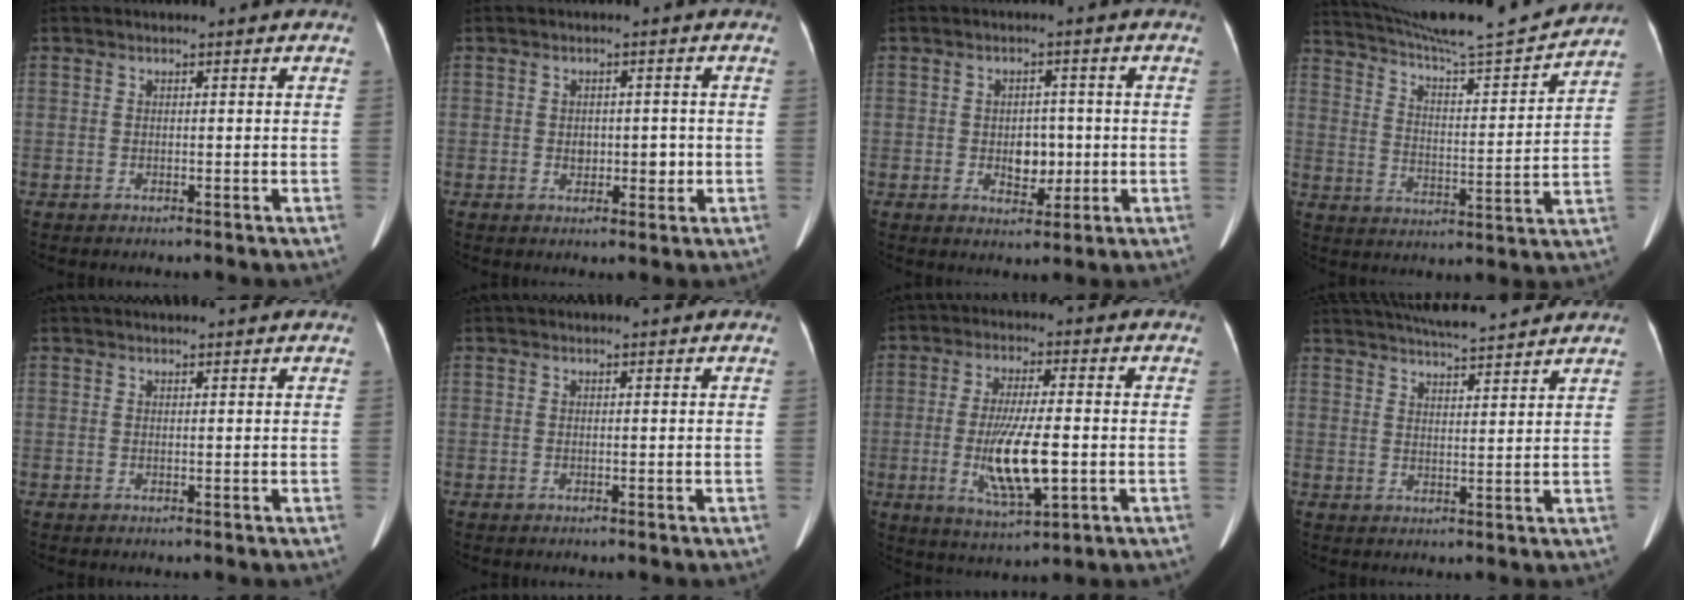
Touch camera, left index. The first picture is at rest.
{"total": 3.1, "force": [-0.3, 2.1, 2.2], "torque": [-0.030, 0.006, 0.002]}
{"total": 4.0, "force": [-0.6, 2.6, 2.9], "torque": [-0.044, 0.004, -0.002]}
{"total": 20.1, "force": [18.8, -0.2, 7.2], "torque": [-0.132, -0.024, 0.279]}
{"total": 3.8, "force": [3.6, 0.2, 1.3], "torque": [-0.017, 0.027, 0.042]}
{"total": 0.9, "force": [0.9, -0.1, 0.2], "torque": [-0.009, 0.004, 0.012]}
{"total": 10.4, "force": [-1.7, 1.9, 10.0], "torque": [-0.198, -0.018, -0.025]}
{"total": 13.1, "force": [11.9, 0.8, 5.4], "torque": [-0.096, 0.021, 0.173]}